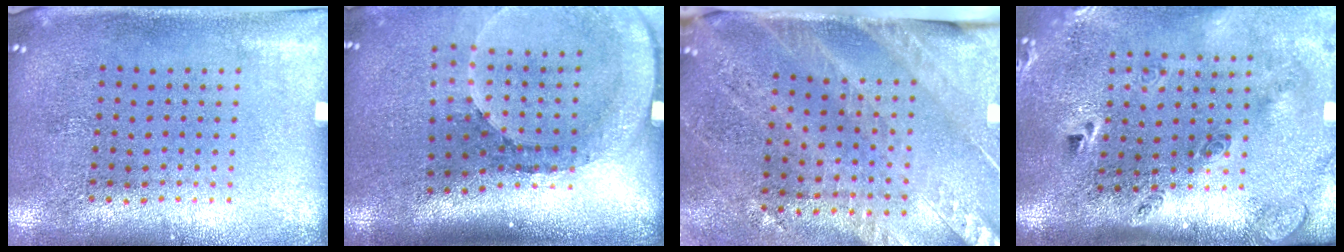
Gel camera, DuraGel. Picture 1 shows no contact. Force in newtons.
{"total": 2.7, "press": 1.8, "slide": 1.9}
{"total": 3.4, "press": 2.9, "slide": 1.8}
{"total": 3.0, "press": 2.0, "slide": 2.2}